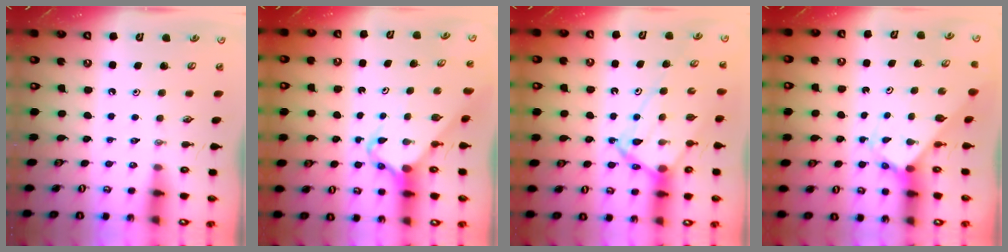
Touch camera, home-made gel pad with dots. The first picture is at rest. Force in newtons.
{"total": 4.3, "press": 4.3, "slide": 0.2}
{"total": 13.2, "press": 13.1, "slide": 1.5}
{"total": 2.7, "press": 2.7, "slide": 0.1}